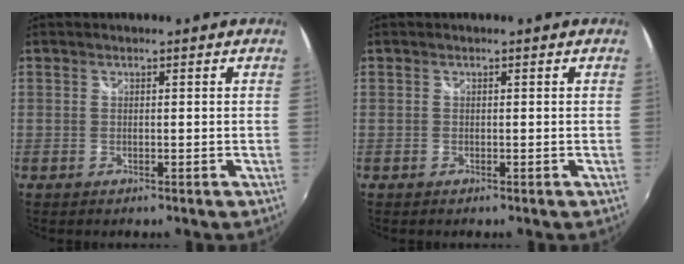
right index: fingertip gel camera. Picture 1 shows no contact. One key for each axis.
{"total": 0.0}